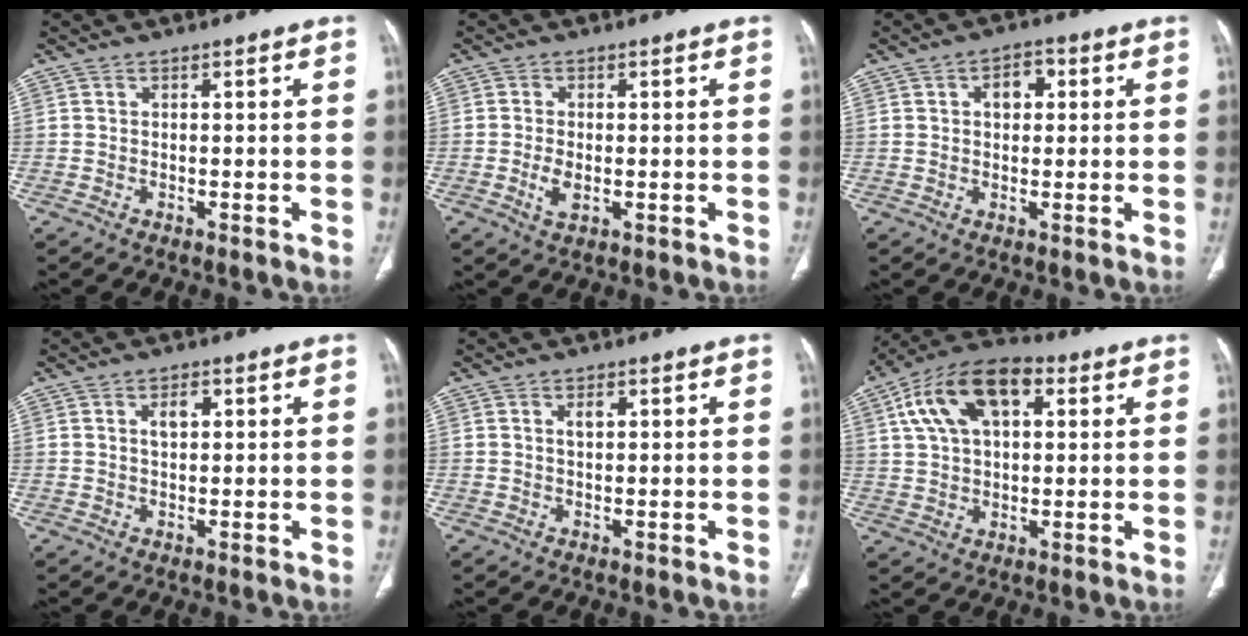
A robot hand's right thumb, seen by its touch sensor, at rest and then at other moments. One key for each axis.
{"total": 3.3, "fx": -0.6, "fy": 1.8, "fz": 2.7, "tx": -0.056, "ty": -0.003, "tz": -0.009}
{"total": 4.8, "fx": 1.3, "fy": 3.1, "fz": 3.4, "tx": -0.038, "ty": 0.007, "tz": 0.017}
{"total": 3.0, "fx": 1.1, "fy": 1.6, "fz": 2.3, "tx": -0.033, "ty": -0.001, "tz": 0.019}
{"total": 2.0, "fx": 0.8, "fy": 1.0, "fz": 1.6, "tx": -0.025, "ty": -0.001, "tz": 0.015}
{"total": 15.8, "fx": 5.6, "fy": 8.9, "fz": 11.9, "tx": -0.199, "ty": 0.017, "tz": 0.093}